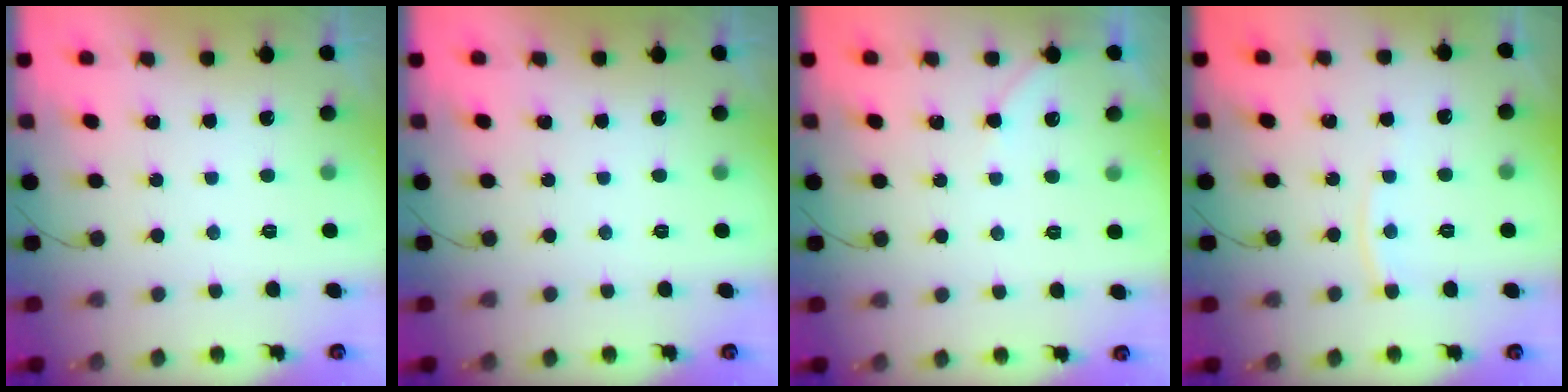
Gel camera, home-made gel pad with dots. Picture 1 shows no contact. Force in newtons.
{"total": 0.0}
{"total": 3.5, "press": 3.5, "slide": 0.5}
{"total": 3.9, "press": 3.9, "slide": 0.3}